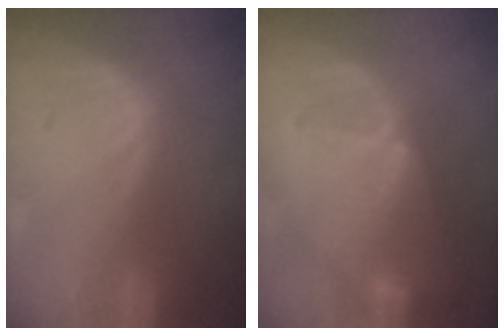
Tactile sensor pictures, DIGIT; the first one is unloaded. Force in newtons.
{"total": 6.4, "press": 6.2, "slide": 1.6}